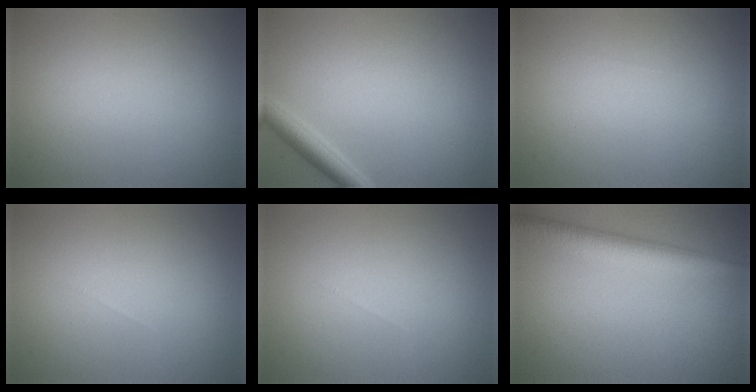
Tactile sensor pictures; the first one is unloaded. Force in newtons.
{"total": 2.3, "press": 2.2, "slide": 0.2}
{"total": 0.0}
{"total": 0.0}
{"total": 0.0}
{"total": 4.4, "press": 4.4, "slide": 0.1}